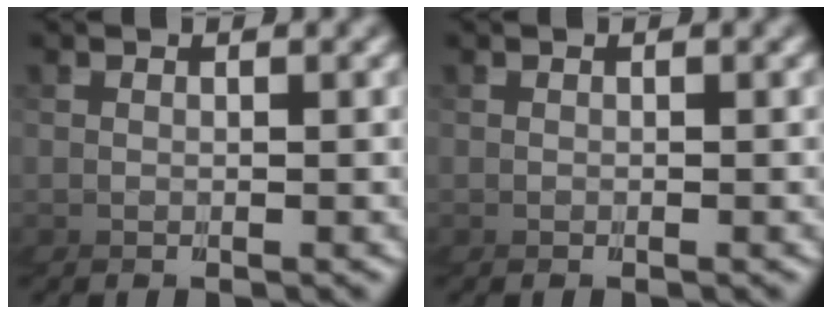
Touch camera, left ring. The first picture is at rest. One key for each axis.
{"total": 0.0}